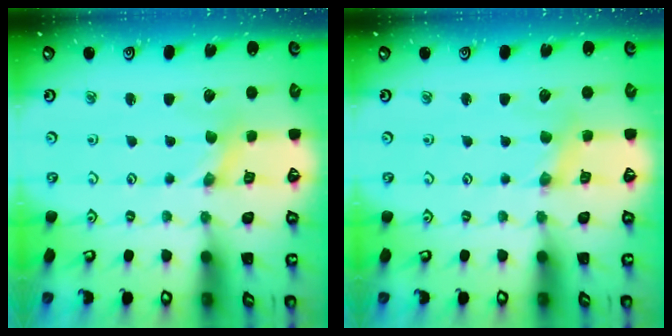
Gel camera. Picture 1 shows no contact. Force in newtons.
{"total": 2.5, "press": 2.5, "slide": 0.3}